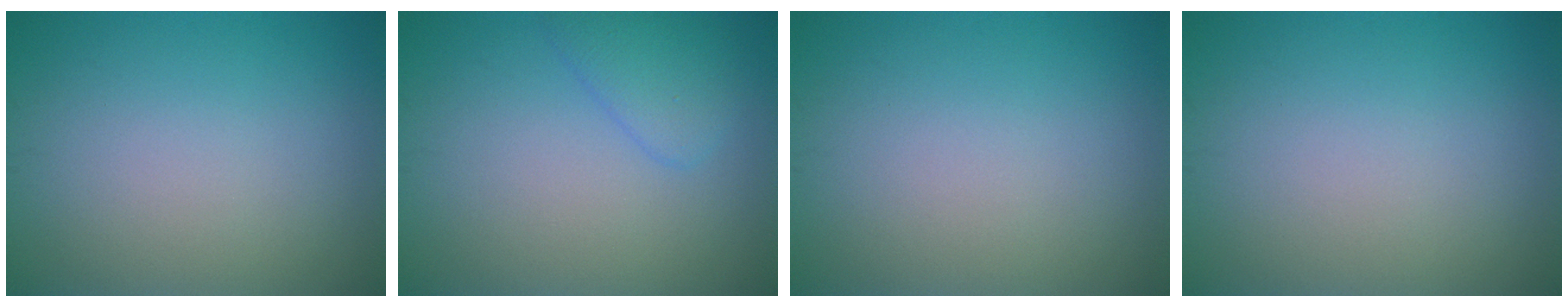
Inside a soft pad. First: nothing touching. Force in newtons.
{"total": 2.2, "press": 2.1, "slide": 0.2}
{"total": 0.0}
{"total": 0.0}